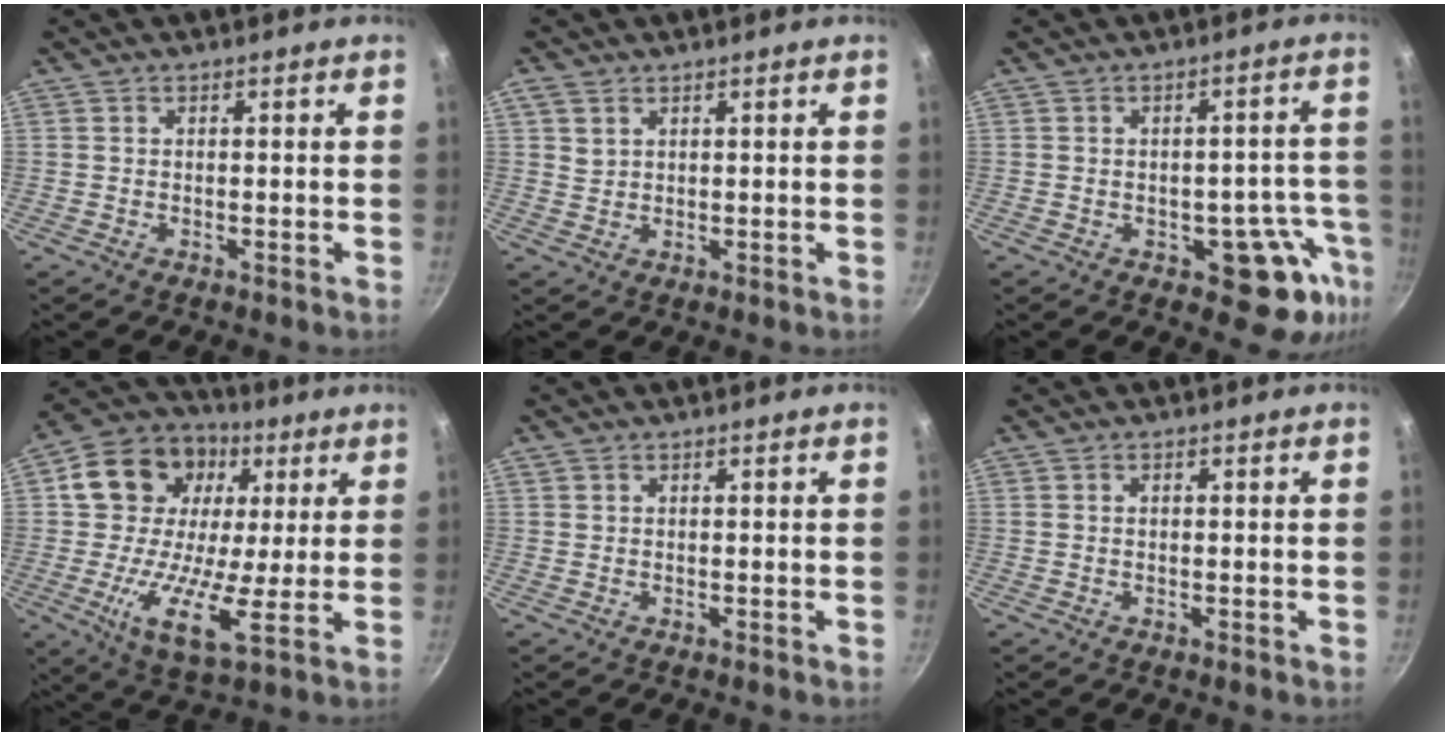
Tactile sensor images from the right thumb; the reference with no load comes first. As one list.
[{"total": 2.3, "force": [1.3, 1.6, 1.1], "torque": [-0.017, -0.003, 0.025]}, {"total": 11.3, "force": [-4.6, 6.7, 7.9], "torque": [-0.020, 0.033, -0.052]}, {"total": 20.1, "force": [3.1, 13.7, 14.3], "torque": [-0.233, 0.004, 0.032]}, {"total": 0.5, "force": [0.3, 0.4, 0.1], "torque": [-0.002, 0.002, 0.004]}, {"total": 0.5, "force": [0.1, 0.4, 0.3], "torque": [-0.006, 0.002, 0.003]}]